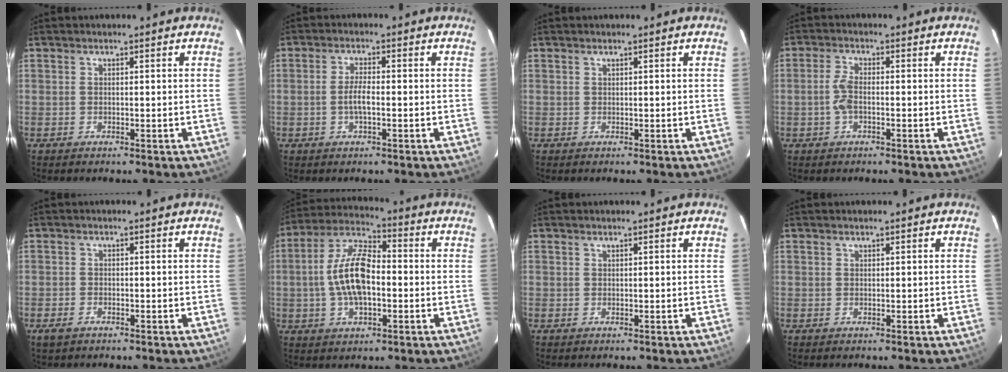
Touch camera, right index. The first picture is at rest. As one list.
[{"total": 3.5, "force": [-0.8, 1.1, 3.2], "torque": [-0.064, 0.002, -0.014]}, {"total": 0.0}, {"total": 3.4, "force": [-0.9, 1.6, 2.9], "torque": [-0.066, 0.004, -0.015]}, {"total": 2.3, "force": [-1.5, 1.3, 1.1], "torque": [-0.026, -0.004, -0.029]}, {"total": 12.9, "force": [-1.2, 6.2, 11.2], "torque": [-0.229, 0.014, -0.023]}, {"total": 0.0}, {"total": 0.0}]